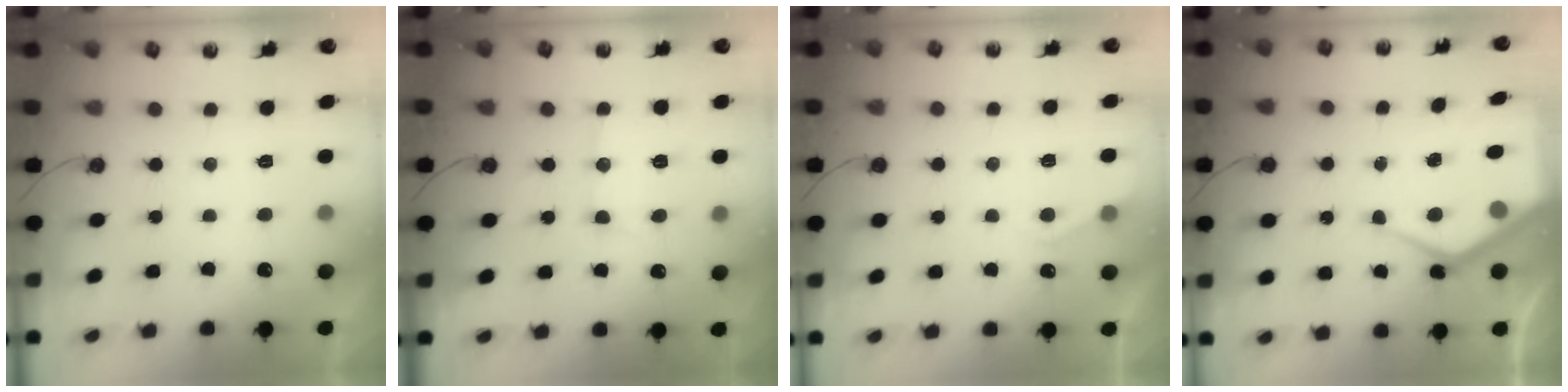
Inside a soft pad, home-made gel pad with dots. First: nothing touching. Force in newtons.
{"total": 11.1, "press": 11.1, "slide": 0.8}
{"total": 4.5, "press": 4.5, "slide": 0.5}
{"total": 10.4, "press": 10.3, "slide": 1.2}